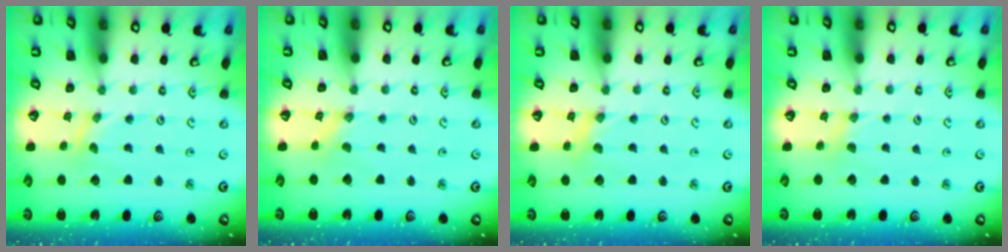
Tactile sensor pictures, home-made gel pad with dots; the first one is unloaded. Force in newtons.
{"total": 0.0}
{"total": 1.5, "press": 1.5, "slide": 0.0}
{"total": 1.7, "press": 1.7, "slide": 0.2}